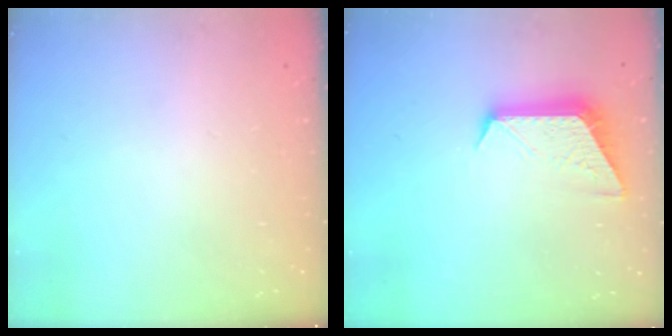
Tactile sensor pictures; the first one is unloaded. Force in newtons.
{"total": 9.8, "press": 9.8, "slide": 0.6}